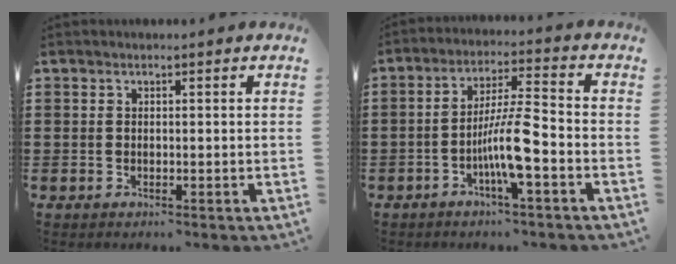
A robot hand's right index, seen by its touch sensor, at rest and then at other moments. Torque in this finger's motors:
{"motor_torque": [2.14, 0.00, 0.72, 0.21]}